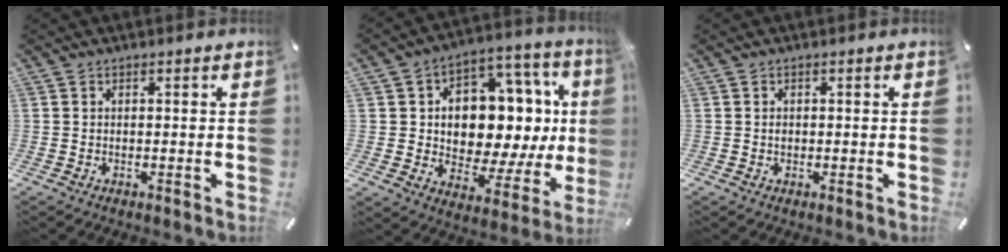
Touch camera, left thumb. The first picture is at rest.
{"total": 13.9, "force": [2.4, 9.8, 9.6], "torque": [-0.125, -0.039, 0.037]}
{"total": 0.8, "force": [0.0, 0.7, 0.5], "torque": [-0.010, 0.002, -0.002]}